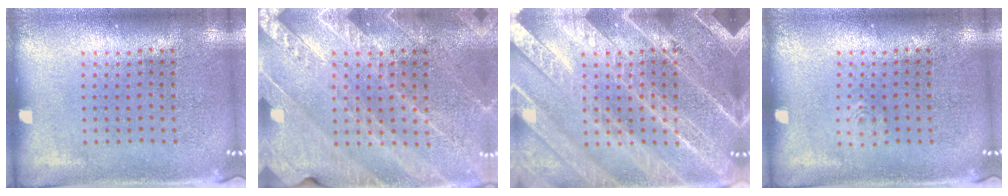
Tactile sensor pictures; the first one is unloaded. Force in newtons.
{"total": 2.9, "press": 2.7, "slide": 0.9}
{"total": 5.9, "press": 5.9, "slide": 0.7}
{"total": 0.6, "press": 0.6, "slide": 0.2}